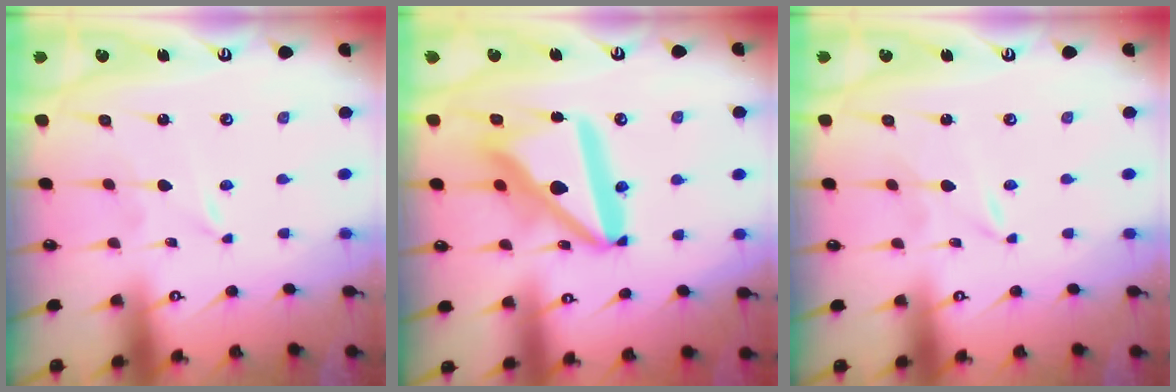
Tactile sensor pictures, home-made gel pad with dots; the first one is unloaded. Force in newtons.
{"total": 18.4, "press": 18.3, "slide": 2.1}
{"total": 0.0}